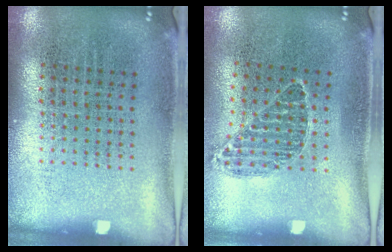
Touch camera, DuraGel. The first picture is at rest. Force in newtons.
{"total": 0.9, "press": 0.7, "slide": 0.5}